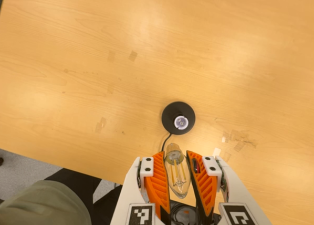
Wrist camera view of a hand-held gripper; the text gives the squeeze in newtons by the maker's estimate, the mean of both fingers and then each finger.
{"total": 19.1, "left": 20.2, "right": 18.1}